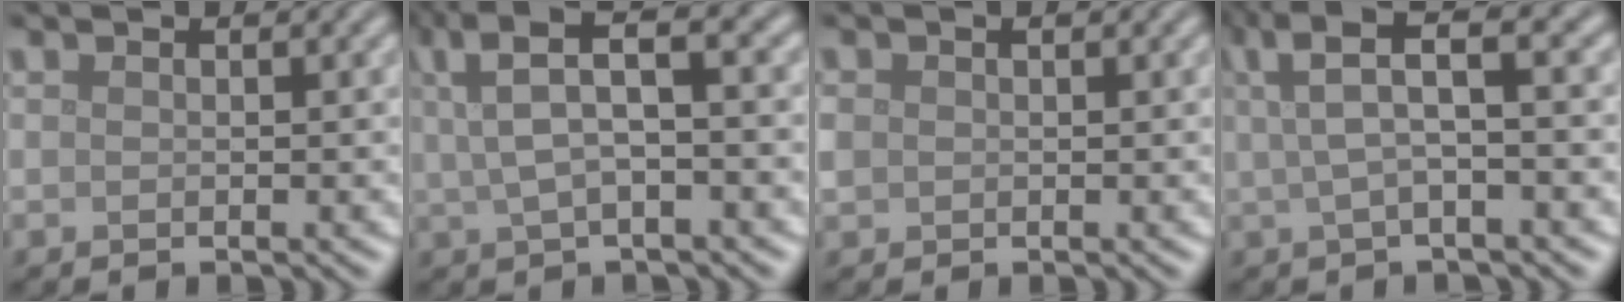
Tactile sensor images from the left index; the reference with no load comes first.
{"total": 6.1, "force": [2.5, 1.9, 5.2], "torque": [-0.100, 0.019, 0.043]}
{"total": 1.5, "force": [0.3, 1.3, 0.7], "torque": [-0.015, 0.003, 0.004]}
{"total": 5.2, "force": [2.0, 1.3, 4.7], "torque": [-0.081, 0.020, 0.033]}